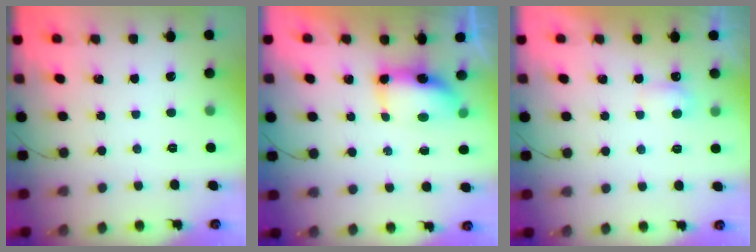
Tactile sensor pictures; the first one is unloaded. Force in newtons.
{"total": 7.3, "press": 7.3, "slide": 0.7}
{"total": 3.7, "press": 3.5, "slide": 1.3}